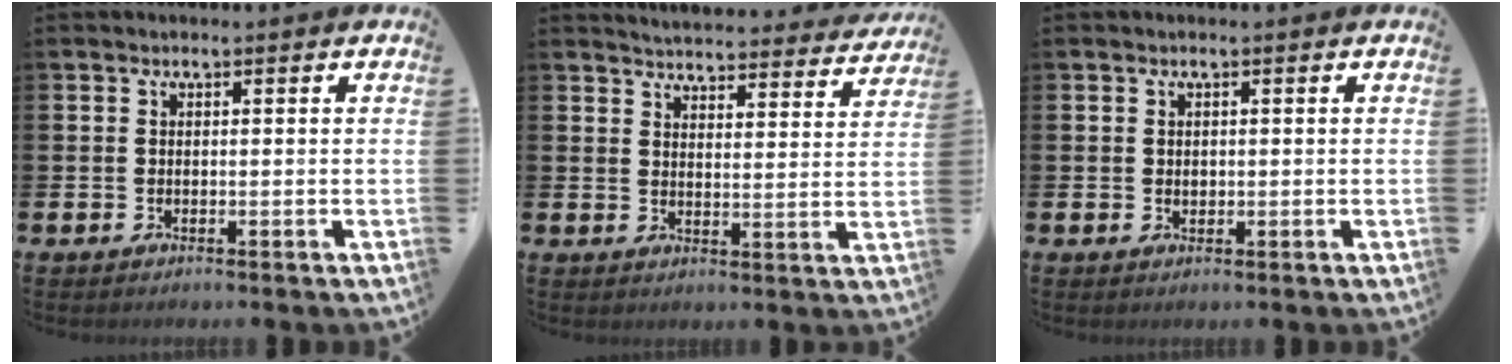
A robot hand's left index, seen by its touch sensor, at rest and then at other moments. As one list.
[{"total": 4.6, "force": [4.6, 0.6, 0.2], "torque": [-0.015, -0.038, 0.078]}, {"total": 0.8, "force": [0.3, 0.6, 0.4], "torque": [0.005, -0.001, 0.002]}]